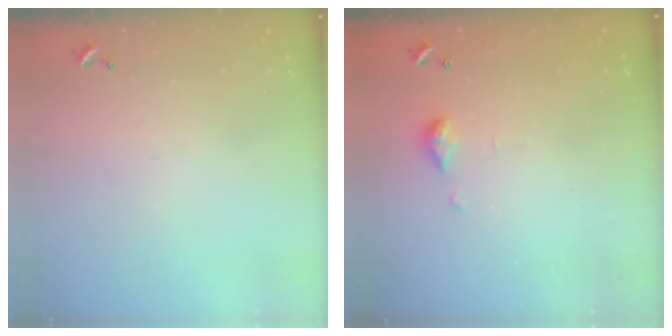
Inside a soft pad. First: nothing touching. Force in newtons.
{"total": 5.6, "press": 5.5, "slide": 0.7}